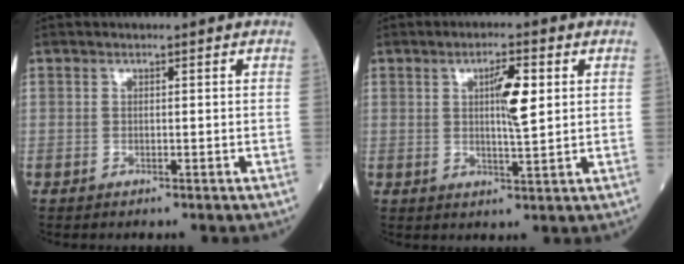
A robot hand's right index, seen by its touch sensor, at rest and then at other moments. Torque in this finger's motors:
{"motor_torque": [0.12, 0.04, 0.11, 0.07]}